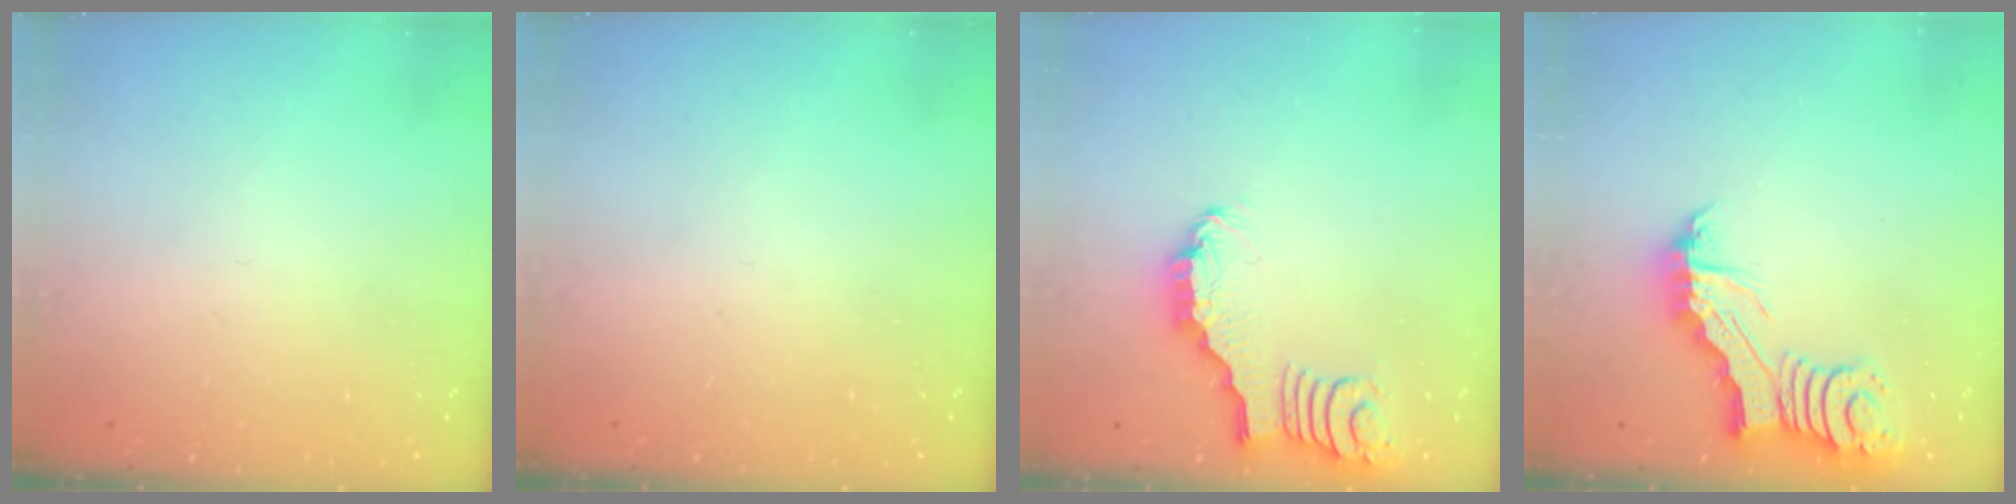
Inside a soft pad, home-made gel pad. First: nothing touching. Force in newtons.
{"total": 0.0}
{"total": 2.2, "press": 2.2, "slide": 0.4}
{"total": 4.9, "press": 4.8, "slide": 0.3}